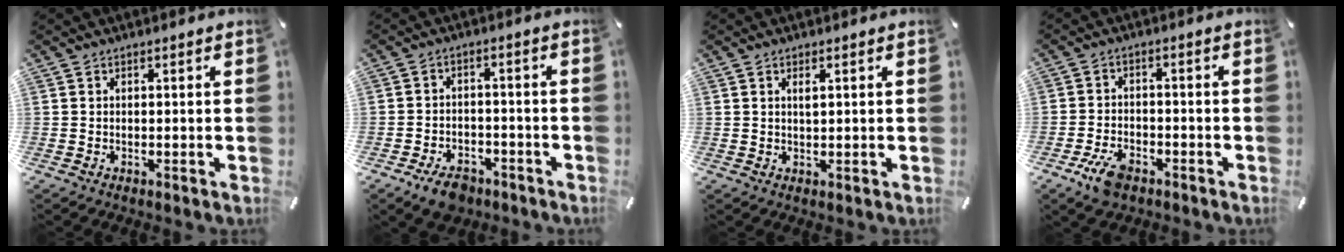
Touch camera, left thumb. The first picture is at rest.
{"total": 5.6, "force": [-4.0, 3.1, 2.3], "torque": [-0.036, 0.025, -0.072]}
{"total": 1.5, "force": [0.6, 0.5, 1.3], "torque": [-0.028, 0.002, 0.009]}
{"total": 6.6, "force": [-3.8, 3.5, 4.1], "torque": [-0.094, 0.013, -0.073]}